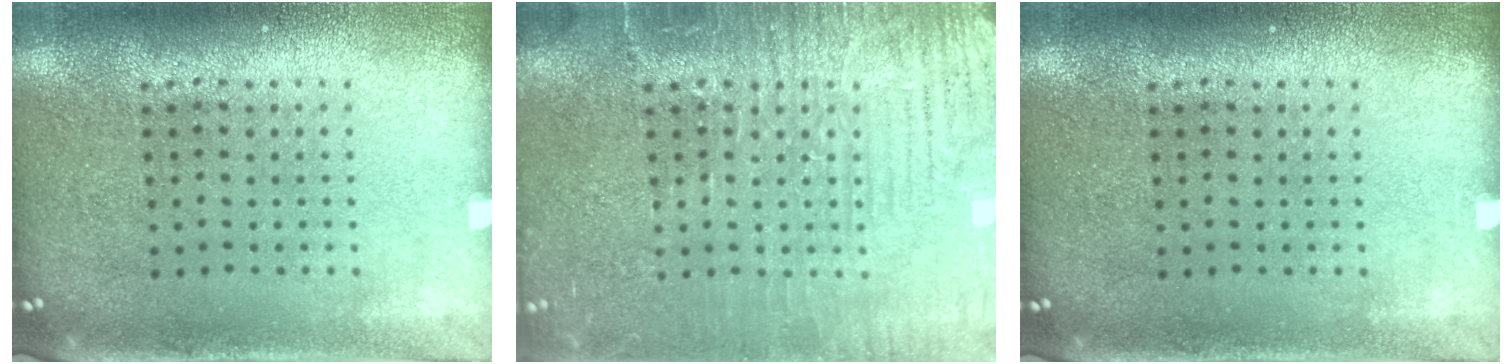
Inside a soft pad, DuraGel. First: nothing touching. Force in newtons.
{"total": 5.4, "press": 5.3, "slide": 0.7}
{"total": 0.0}